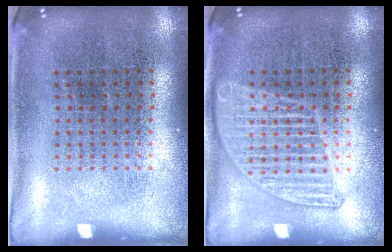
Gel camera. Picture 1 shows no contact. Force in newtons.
{"total": 2.4, "press": 2.3, "slide": 0.3}